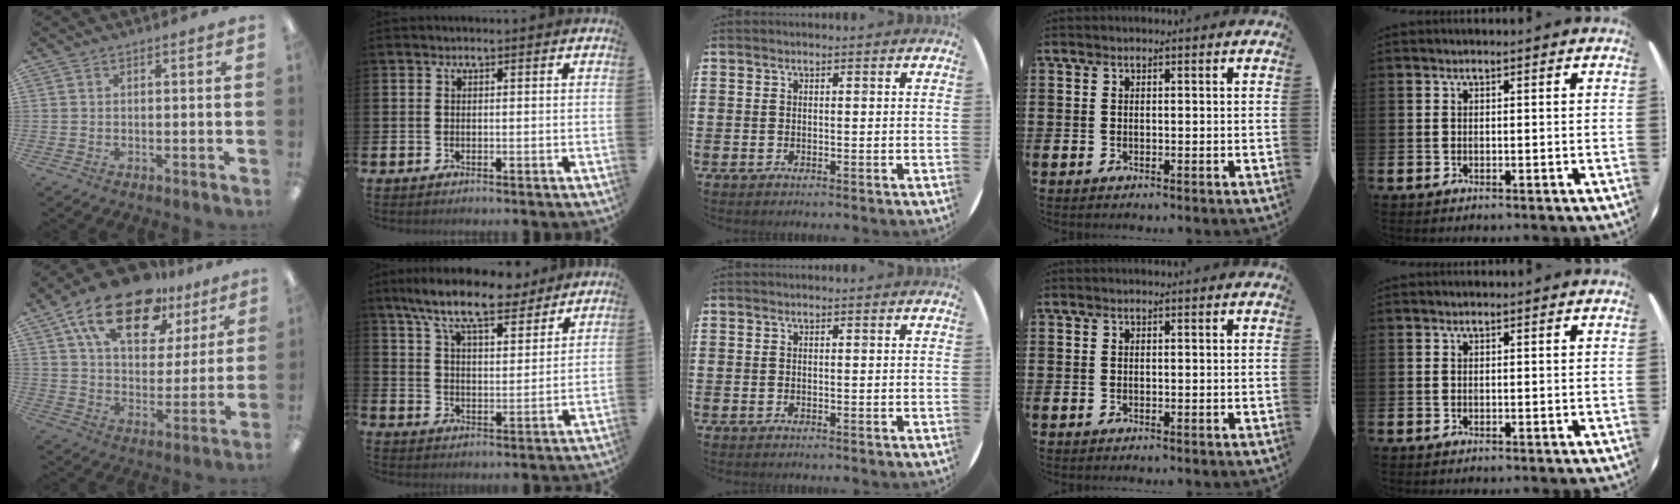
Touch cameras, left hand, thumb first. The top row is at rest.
{"thumb": {"total": 19.4, "force": [12.6, 9.7, 11.0], "torque": [-0.183, -0.061, 0.220]}, "index": {"total": 10.5, "force": [9.1, 2.4, 4.7], "torque": [-0.114, -0.039, 0.162]}}